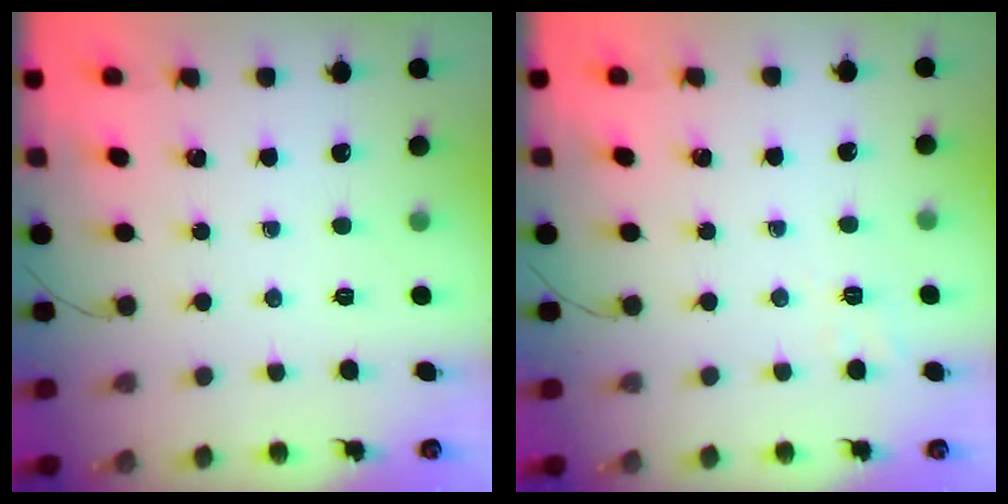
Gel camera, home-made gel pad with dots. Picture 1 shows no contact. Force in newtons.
{"total": 2.9, "press": 2.3, "slide": 1.9}